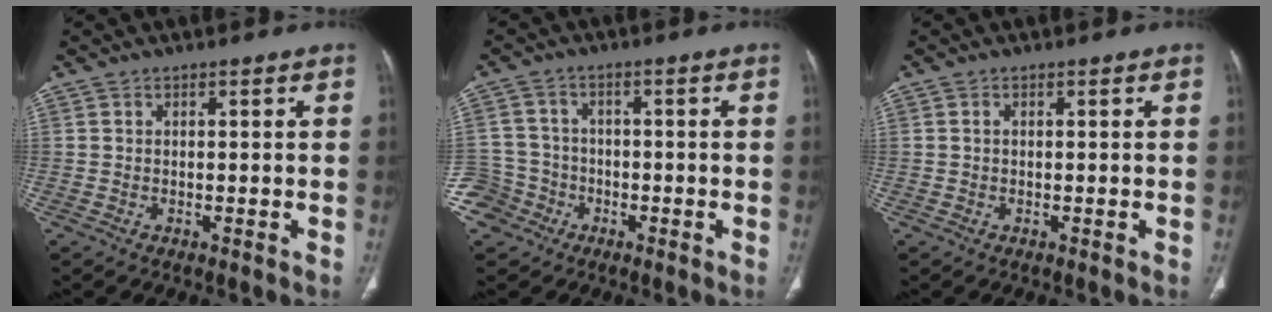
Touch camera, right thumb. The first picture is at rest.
{"total": 8.0, "force": [-4.4, 6.7, 0.7], "torque": [-0.008, 0.037, -0.081]}
{"total": 0.6, "force": [0.0, 0.4, 0.4], "torque": [-0.009, 0.001, 0.001]}